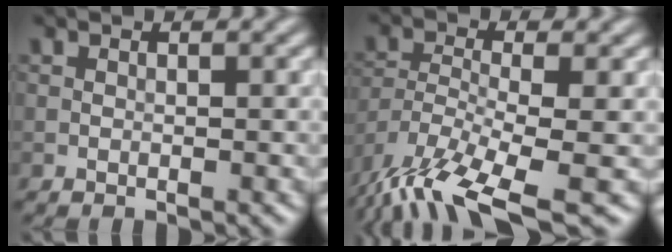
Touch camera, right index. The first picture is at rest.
{"total": 11.0, "force": [-7.8, 3.0, 7.2], "torque": [-0.153, -0.016, -0.137]}